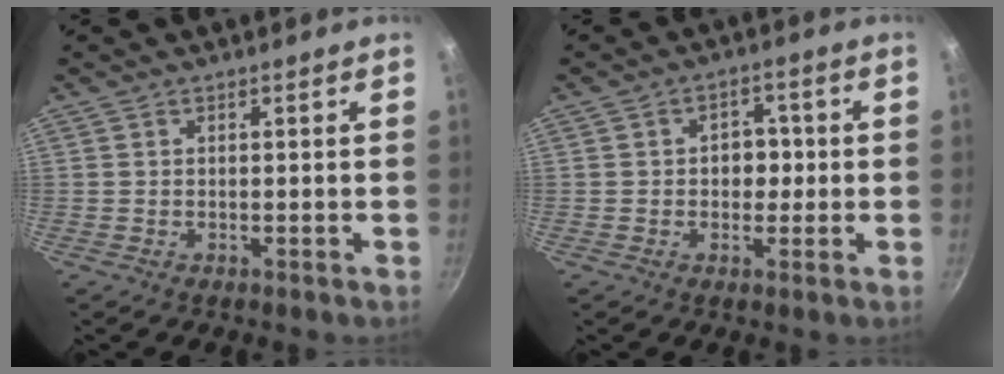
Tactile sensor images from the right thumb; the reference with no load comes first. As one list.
[{"total": 4.8, "force": [-0.1, 3.8, 2.9], "torque": [-0.005, 0.009, -0.004]}]